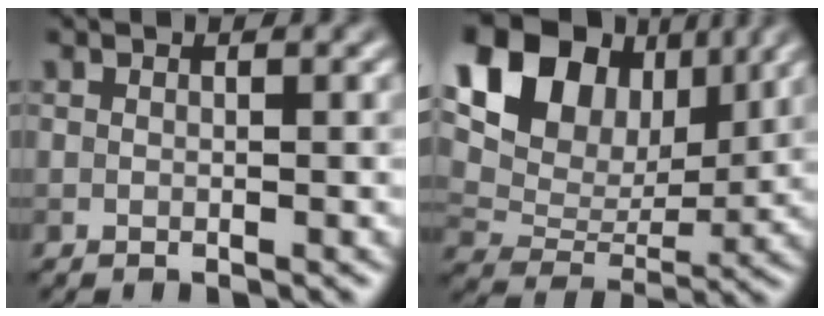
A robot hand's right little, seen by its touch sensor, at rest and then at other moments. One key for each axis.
{"total": 14.3, "fx": 6.6, "fy": 9.6, "fz": 8.3, "tx": -0.171, "ty": 0.045, "tz": 0.111}